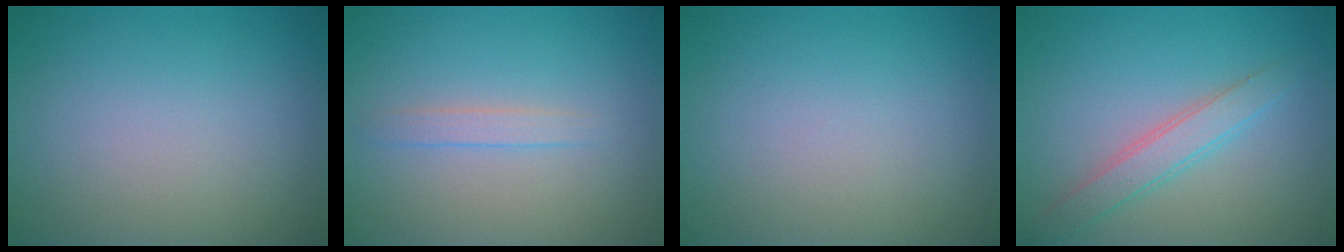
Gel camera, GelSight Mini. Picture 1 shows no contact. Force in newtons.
{"total": 1.3, "press": 1.3, "slide": 0.1}
{"total": 0.0}
{"total": 2.6, "press": 2.6, "slide": 0.1}